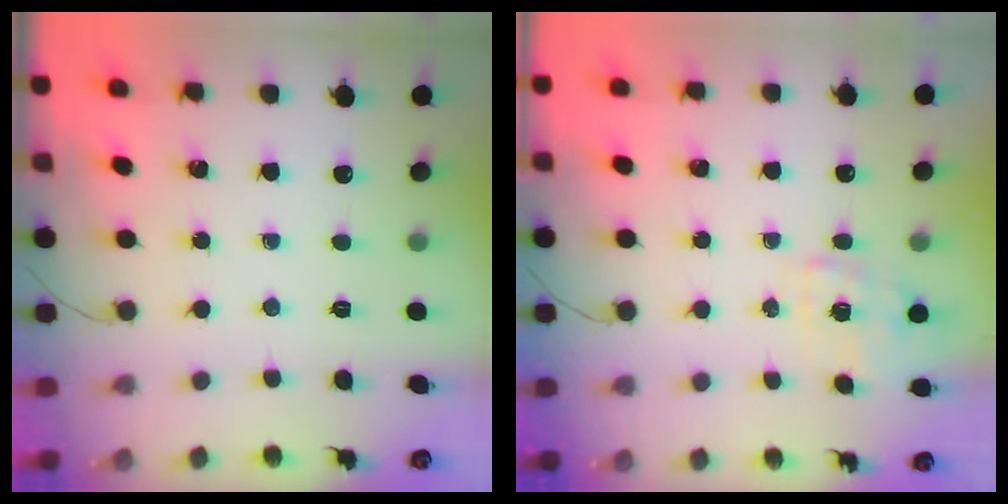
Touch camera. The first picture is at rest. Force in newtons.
{"total": 3.3, "press": 3.2, "slide": 0.7}